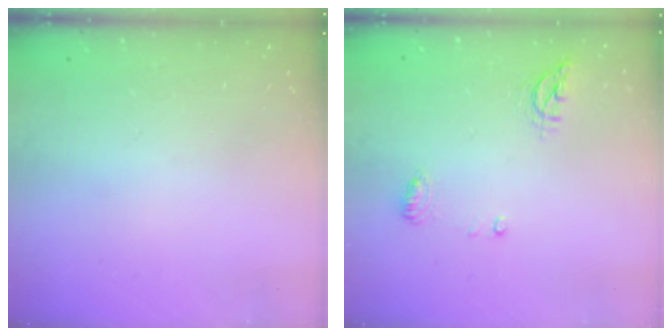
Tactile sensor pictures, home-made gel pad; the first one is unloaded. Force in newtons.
{"total": 8.4, "press": 6.9, "slide": 4.9}